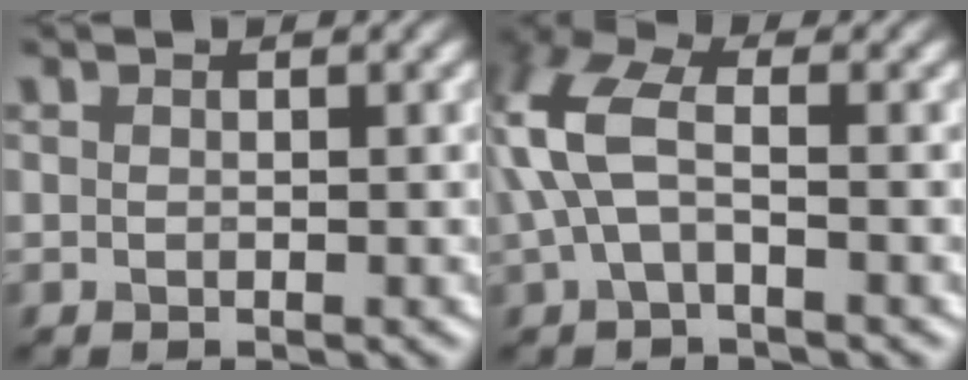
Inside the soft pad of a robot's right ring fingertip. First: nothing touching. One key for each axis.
{"total": 5.3, "fx": 0.2, "fy": 2.7, "fz": 4.6, "tx": -0.117, "ty": 0.016, "tz": -0.006}